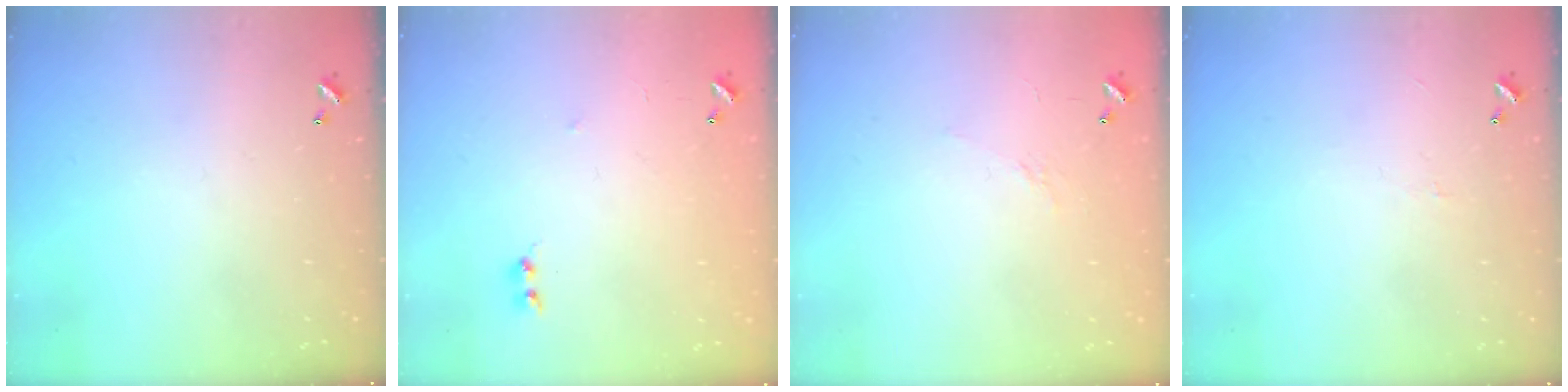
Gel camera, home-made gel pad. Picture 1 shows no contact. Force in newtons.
{"total": 6.4, "press": 6.3, "slide": 0.6}
{"total": 6.2, "press": 6.2, "slide": 0.8}
{"total": 0.8, "press": 0.7, "slide": 0.5}